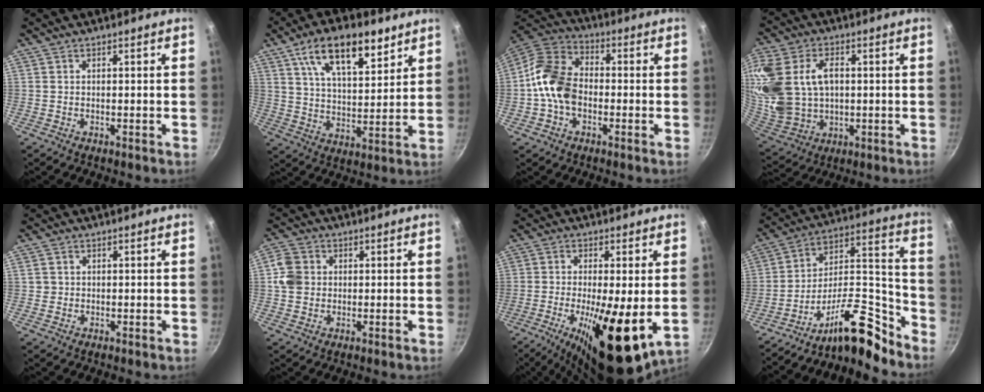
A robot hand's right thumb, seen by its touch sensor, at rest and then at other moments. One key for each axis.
{"total": 16.0, "fx": 9.1, "fy": 7.0, "fz": 11.1, "tx": -0.151, "ty": -0.036, "tz": 0.152}
{"total": 12.0, "fx": -2.0, "fy": 8.5, "fz": 8.2, "tx": -0.131, "ty": 0.034, "tz": -0.058}
{"total": 21.5, "fx": 4.0, "fy": 15.3, "fz": 14.5, "tx": -0.328, "ty": -0.001, "tz": 0.088}
{"total": 1.0, "fx": 0.0, "fy": 1.0, "fz": 0.0, "tx": 0.006, "ty": 0.003, "tz": 0.000}
{"total": 5.4, "fx": 0.3, "fy": 4.8, "fz": 2.5, "tx": -0.031, "ty": 0.007, "tz": -0.005}
{"total": 16.8, "fx": -3.5, "fy": 4.9, "fz": 15.6, "tx": -0.252, "ty": -0.013, "tz": -0.048}
{"total": 14.3, "fx": -11.0, "fy": 4.5, "fz": 7.9, "tx": -0.095, "ty": 0.124, "tz": -0.187}